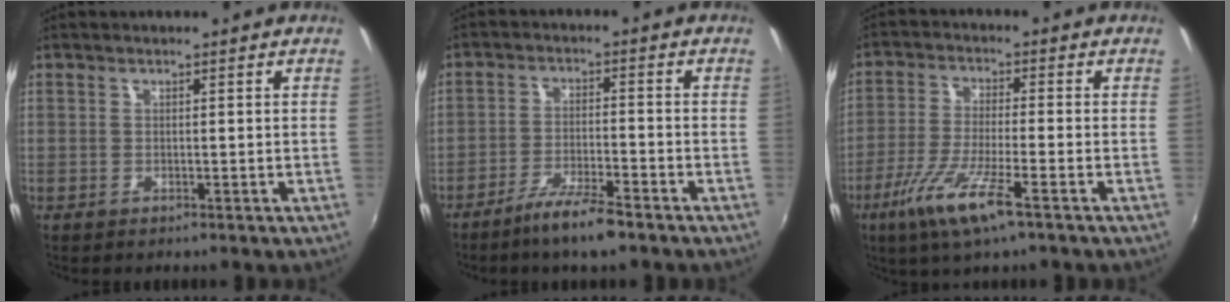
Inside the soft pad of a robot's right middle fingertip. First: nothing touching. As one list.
[{"total": 7.0, "force": [-5.4, 0.6, 4.5], "torque": [-0.101, -0.008, -0.097]}, {"total": 10.4, "force": [-5.8, 1.0, 8.6], "torque": [-0.188, -0.021, -0.113]}]